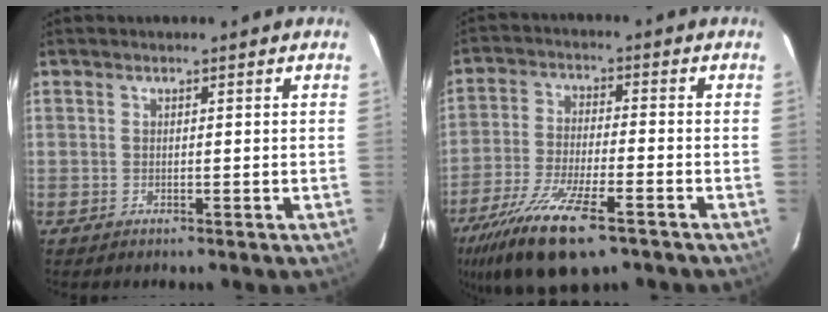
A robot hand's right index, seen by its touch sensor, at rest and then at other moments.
{"total": 16.3, "force": [-10.6, 4.4, 11.6], "torque": [-0.242, -0.049, -0.195]}